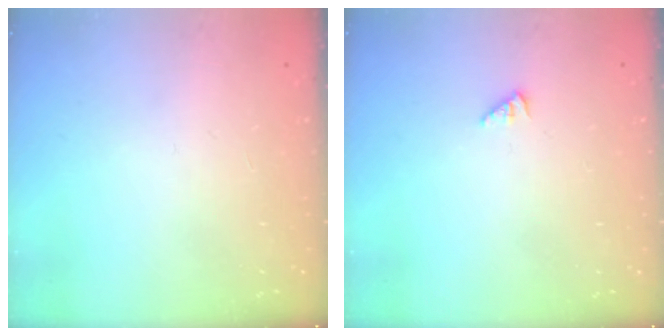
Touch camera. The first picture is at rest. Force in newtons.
{"total": 0.6, "press": 0.6, "slide": 0.2}